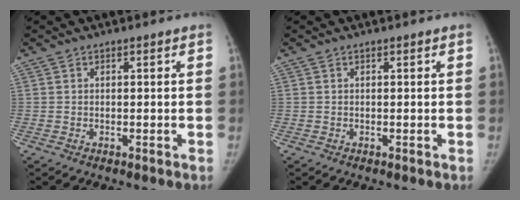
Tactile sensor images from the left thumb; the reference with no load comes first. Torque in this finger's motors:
{"motor_torque": [-0.05, 0.05, 0.04, 0.00, -0.02]}